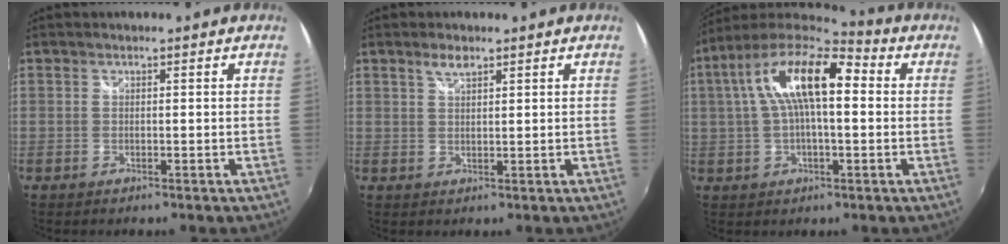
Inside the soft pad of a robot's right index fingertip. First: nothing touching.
{"total": 2.4, "force": [1.7, 0.9, 1.5], "torque": [-0.026, 0.005, 0.029]}
{"total": 17.2, "force": [3.3, 6.6, 15.5], "torque": [-0.280, 0.027, 0.043]}